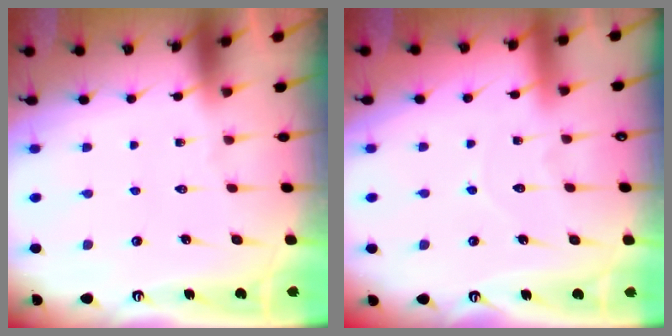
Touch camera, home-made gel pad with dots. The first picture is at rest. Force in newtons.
{"total": 3.7, "press": 3.7, "slide": 0.3}